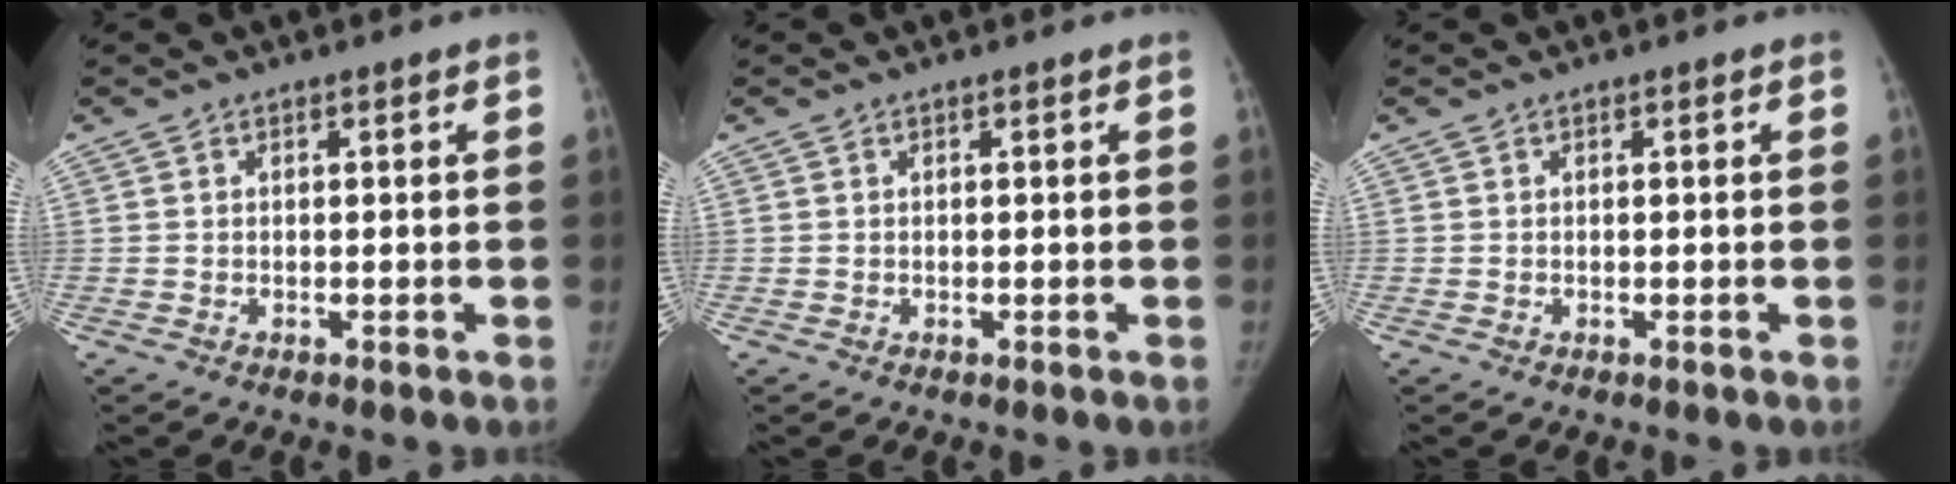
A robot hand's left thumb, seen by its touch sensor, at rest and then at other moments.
{"total": 0.0}
{"total": 0.0}